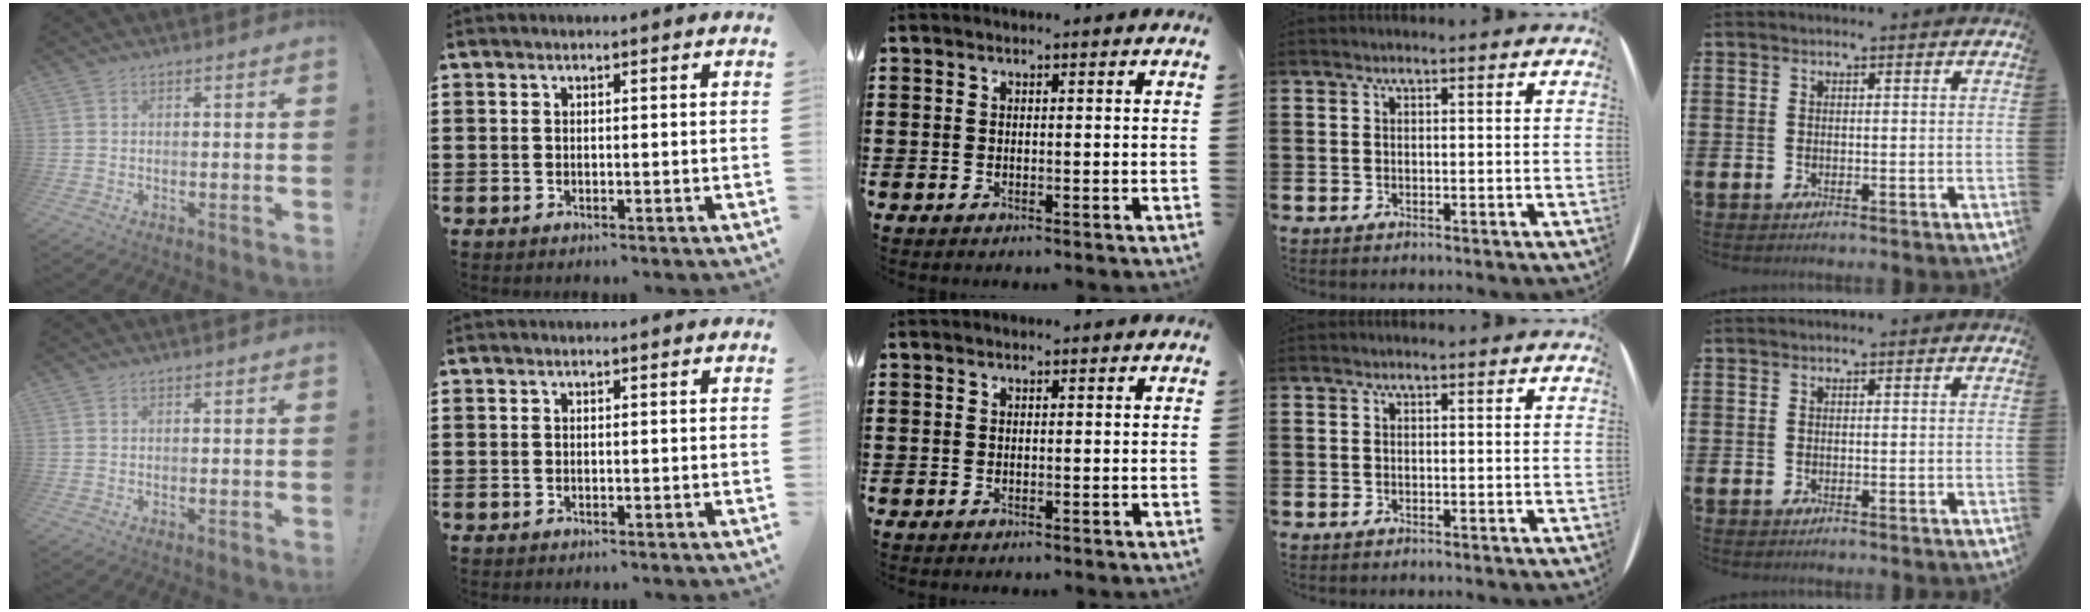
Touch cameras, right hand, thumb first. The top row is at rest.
{}